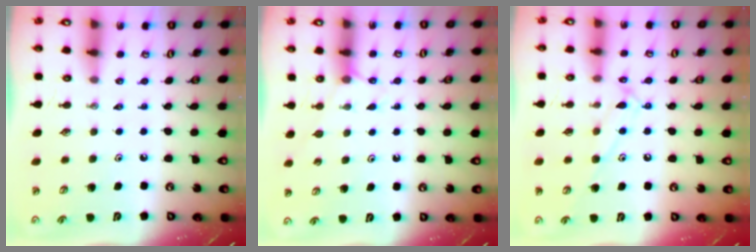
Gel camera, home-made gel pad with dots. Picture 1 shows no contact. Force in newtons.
{"total": 3.4, "press": 3.3, "slide": 0.4}
{"total": 11.1, "press": 11.1, "slide": 0.6}